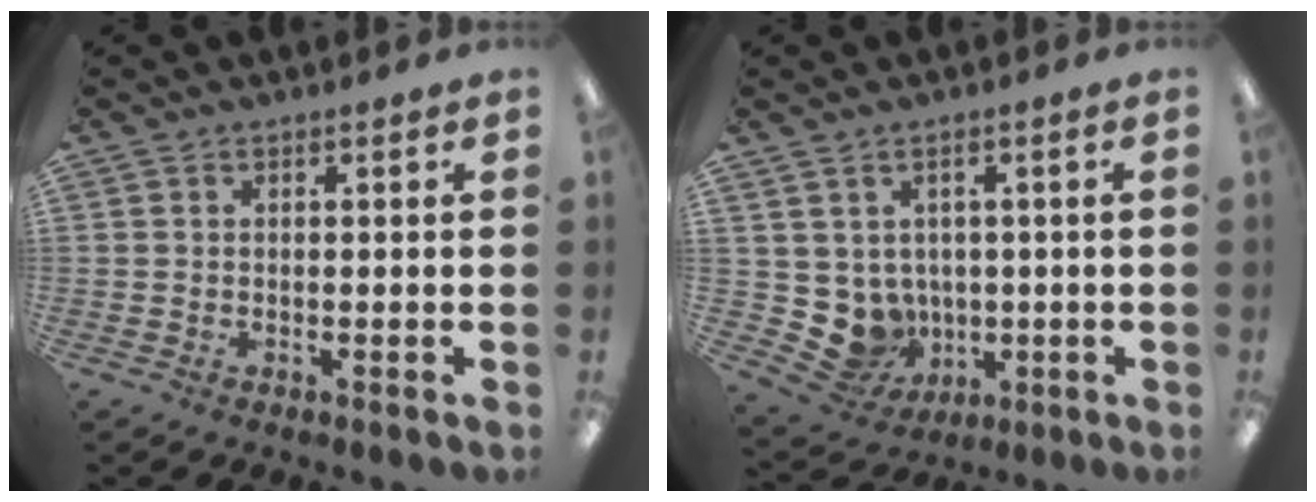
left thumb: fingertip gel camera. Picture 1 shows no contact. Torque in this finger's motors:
{"motor_torque": [-0.25, 0.26, 0.23, -0.22, 0.02]}